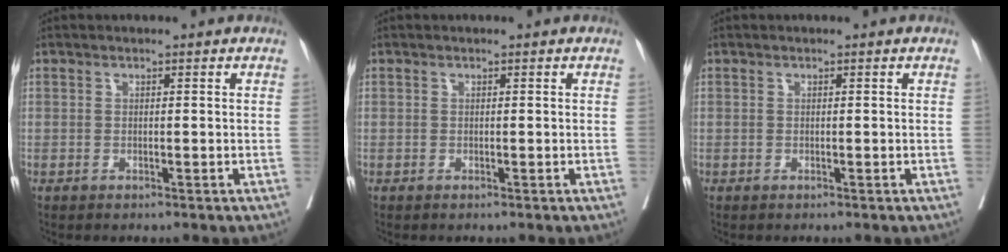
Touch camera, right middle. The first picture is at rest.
{"total": 0.0}
{"total": 0.0}